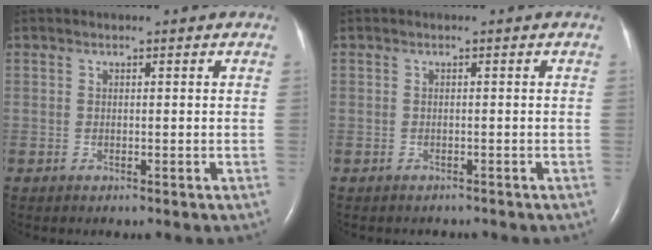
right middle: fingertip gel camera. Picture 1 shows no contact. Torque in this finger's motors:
{"motor_torque": [0.00, -0.05, -0.07, 0.00]}